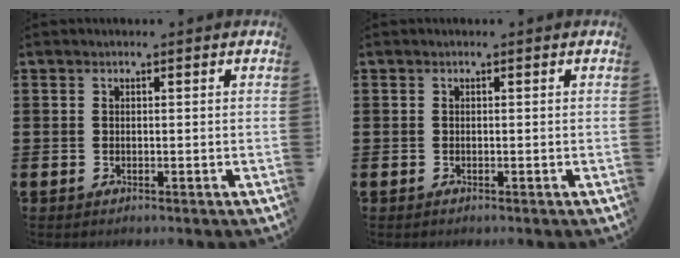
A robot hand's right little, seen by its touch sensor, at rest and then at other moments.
{"total": 0.0}